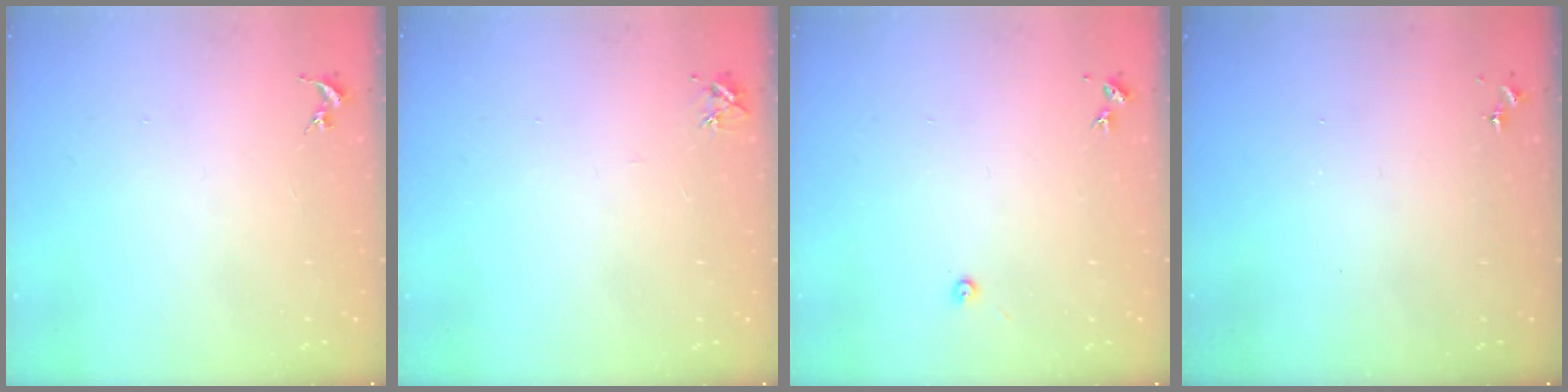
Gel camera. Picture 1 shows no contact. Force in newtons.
{"total": 3.4, "press": 3.3, "slide": 0.5}
{"total": 3.2, "press": 3.1, "slide": 0.4}
{"total": 0.0}